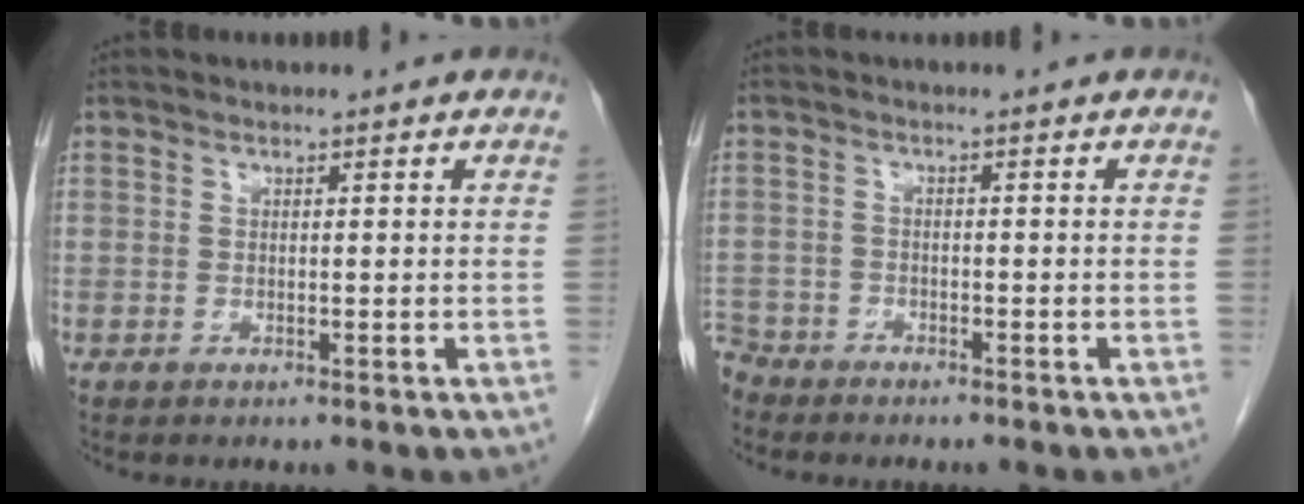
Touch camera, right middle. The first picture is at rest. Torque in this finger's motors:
{"motor_torque": [1.07, -1.07, 1.04, -0.01]}